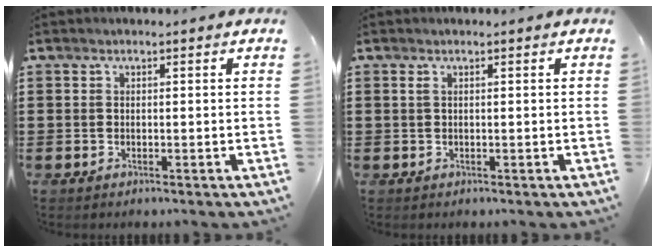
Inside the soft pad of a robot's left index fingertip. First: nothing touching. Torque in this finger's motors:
{"motor_torque": [0.49, 0.45, 0.07, 0.00]}